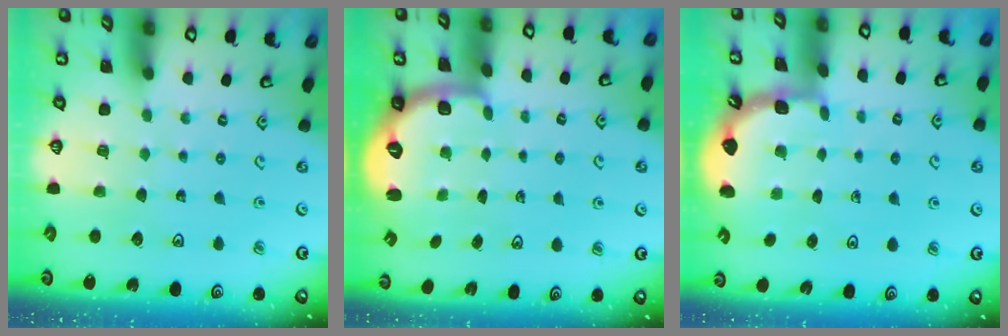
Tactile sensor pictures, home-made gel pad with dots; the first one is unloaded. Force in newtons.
{"total": 2.4, "press": 1.8, "slide": 1.6}
{"total": 2.0, "press": 2.0, "slide": 0.2}